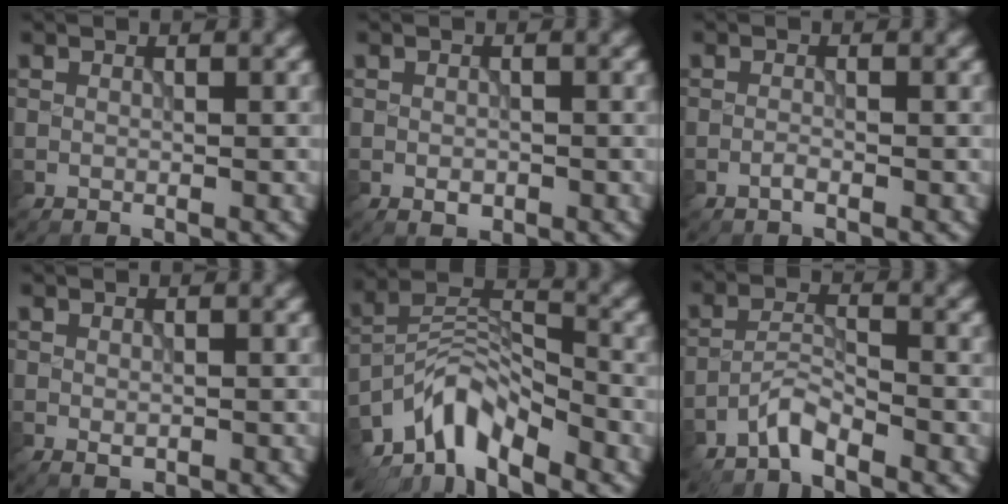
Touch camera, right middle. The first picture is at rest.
{"total": 1.1, "force": [-0.5, 0.7, 0.7], "torque": [-0.011, -0.001, -0.008]}
{"total": 0.7, "force": [-0.5, 0.1, 0.5], "torque": [-0.009, 0.002, -0.011]}
{"total": 0.8, "force": [-0.1, 0.5, 0.6], "torque": [-0.010, -0.003, -0.002]}
{"total": 7.3, "force": [-5.6, 2.7, 3.7], "torque": [-0.056, -0.001, -0.120]}
{"total": 2.5, "force": [-2.2, 0.4, 1.1], "torque": [-0.021, 0.009, -0.049]}